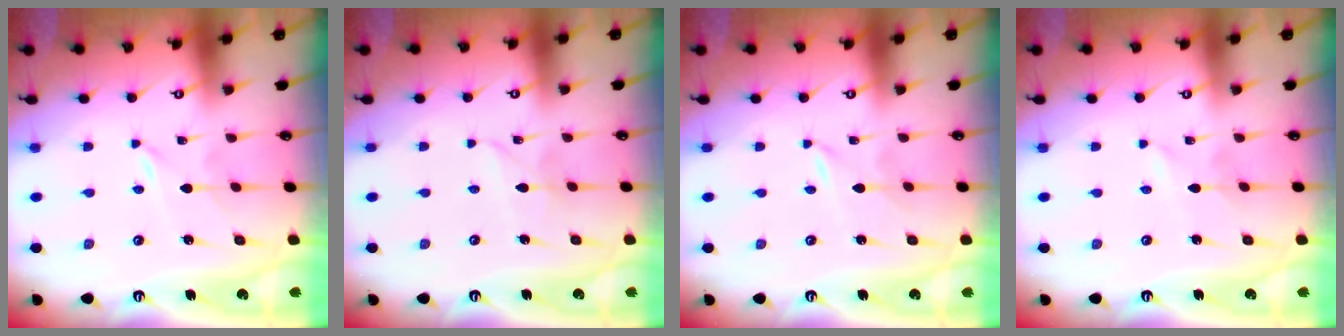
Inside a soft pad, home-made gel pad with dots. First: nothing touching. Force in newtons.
{"total": 2.8, "press": 2.8, "slide": 0.2}
{"total": 0.0}
{"total": 0.9, "press": 0.9, "slide": 0.1}